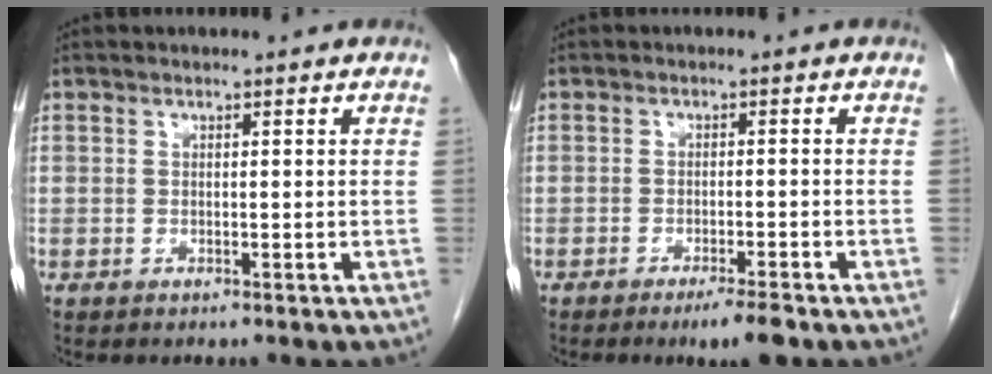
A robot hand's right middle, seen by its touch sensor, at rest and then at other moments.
{"total": 4.0, "force": [-2.8, 0.1, 2.9], "torque": [-0.046, -0.010, -0.042]}